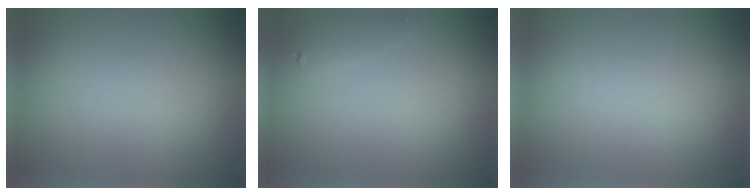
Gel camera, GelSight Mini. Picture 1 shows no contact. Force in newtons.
{"total": 1.1, "press": 1.1, "slide": 0.1}
{"total": 0.0}